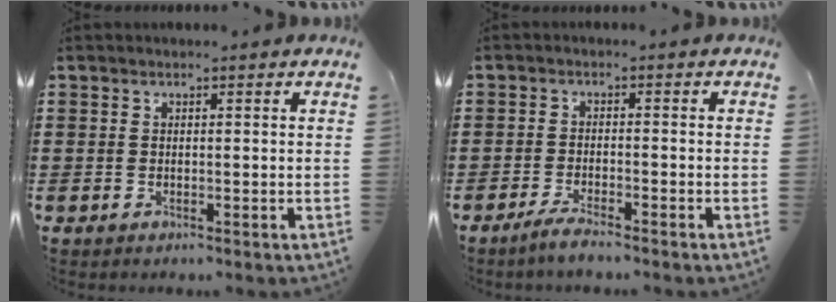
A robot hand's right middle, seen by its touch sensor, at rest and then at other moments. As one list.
[{"total": 2.4, "force": [-2.1, -0.1, 1.3], "torque": [-0.029, -0.001, -0.040]}]